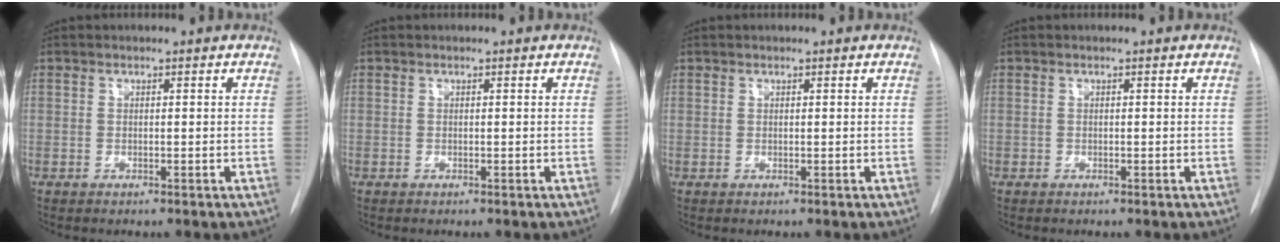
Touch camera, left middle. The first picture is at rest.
{"total": 0.0}
{"total": 0.0}
{"total": 0.0}